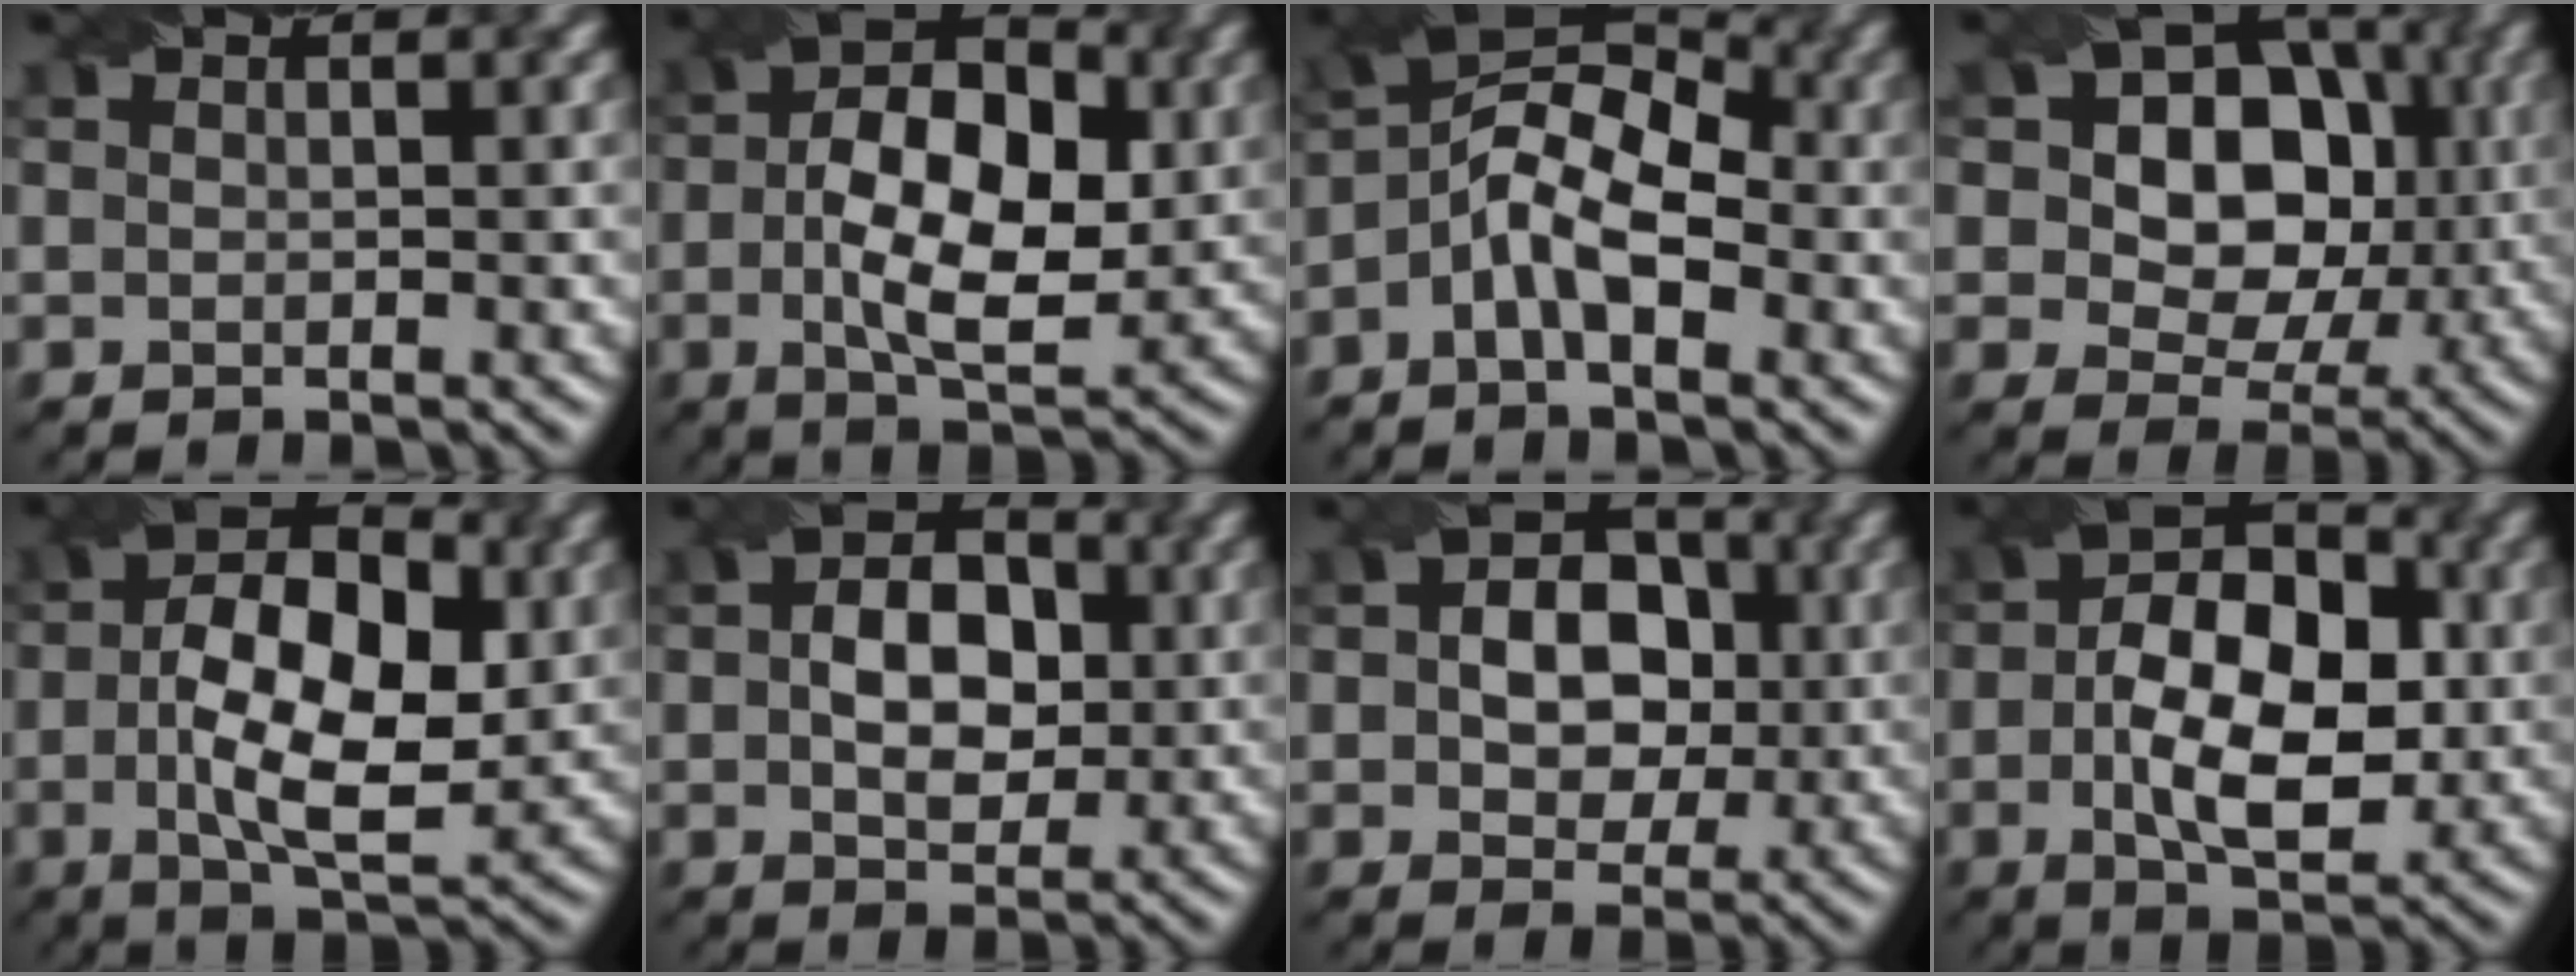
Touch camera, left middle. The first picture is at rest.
{"total": 9.7, "force": [0.1, 5.2, 8.2], "torque": [-0.142, 0.005, -0.004]}
{"total": 7.5, "force": [-1.3, 3.8, 6.3], "torque": [-0.111, 0.021, -0.034]}
{"total": 11.5, "force": [2.6, 8.6, 7.3], "torque": [-0.111, 0.029, 0.020]}
{"total": 10.5, "force": [-0.1, 5.3, 9.0], "torque": [-0.159, 0.002, -0.005]}
{"total": 6.1, "force": [0.3, 4.1, 4.5], "torque": [-0.074, 0.003, 0.001]}
{"total": 6.9, "force": [0.4, 5.0, 4.7], "torque": [-0.062, 0.007, -0.003]}
{"total": 9.9, "force": [-0.5, 5.7, 8.1], "torque": [-0.136, 0.006, -0.013]}